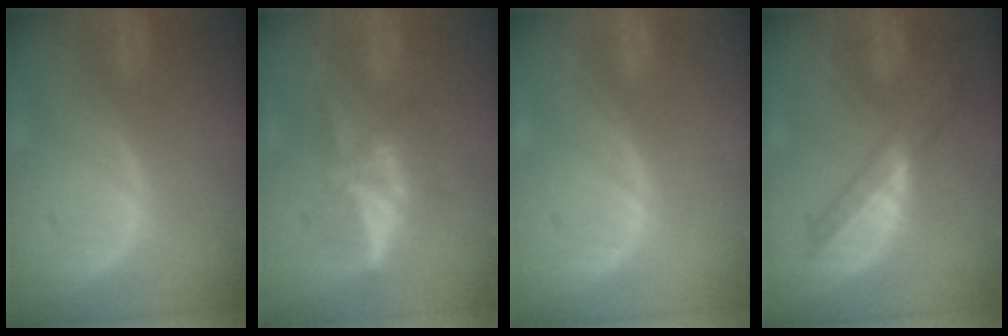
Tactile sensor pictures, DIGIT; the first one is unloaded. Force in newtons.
{"total": 5.5, "press": 5.0, "slide": 2.2}
{"total": 0.0}
{"total": 5.7, "press": 5.2, "slide": 2.4}